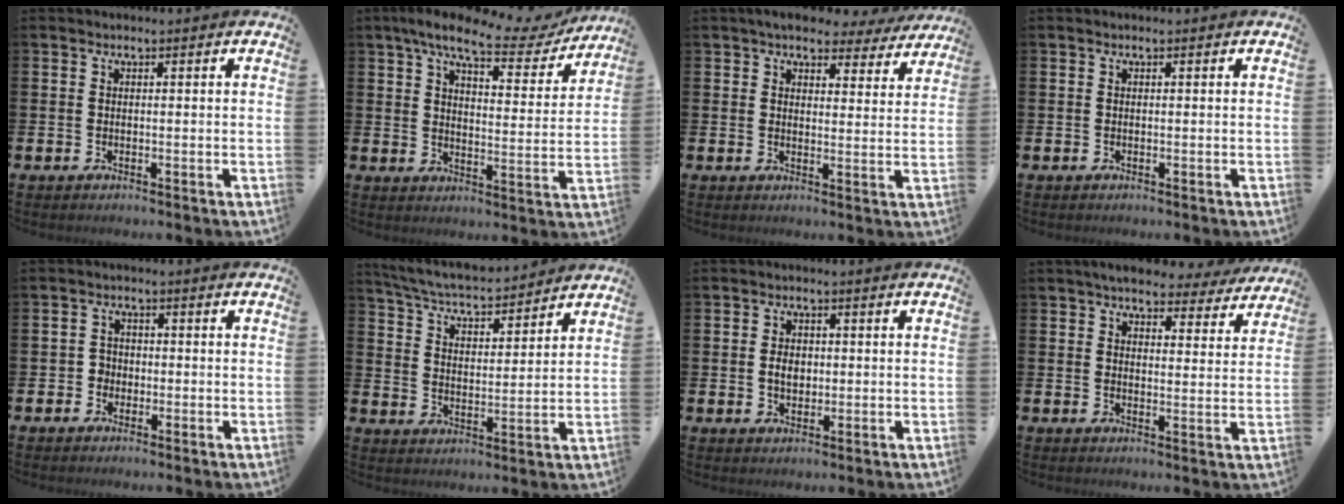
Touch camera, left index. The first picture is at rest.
{"total": 8.3, "force": [6.8, 2.2, 4.2], "torque": [-0.087, -0.033, 0.111]}
{"total": 5.4, "force": [4.8, 2.0, 1.3], "torque": [-0.031, -0.023, 0.085]}
{"total": 0.0}
{"total": 2.0, "force": [-0.8, 1.8, 0.3], "torque": [-0.008, 0.006, -0.021]}
{"total": 5.7, "force": [5.6, 0.6, 1.2], "torque": [-0.049, -0.040, 0.095]}
{"total": 2.7, "force": [0.1, 2.0, 1.8], "torque": [-0.019, 0.001, -0.005]}
{"total": 5.4, "force": [4.9, 1.8, 1.4], "torque": [-0.034, -0.024, 0.085]}